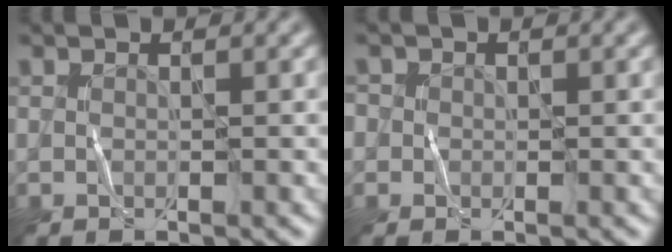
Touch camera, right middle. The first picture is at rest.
{"total": 1.4, "force": [0.3, 1.3, 0.2], "torque": [0.008, 0.002, -0.012]}